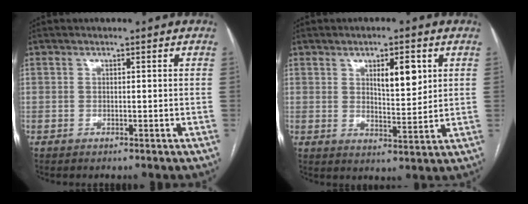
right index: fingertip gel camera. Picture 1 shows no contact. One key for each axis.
{"total": 6.3, "fx": 2.5, "fy": 1.8, "fz": 5.5, "tx": -0.090, "ty": -0.004, "tz": 0.043}